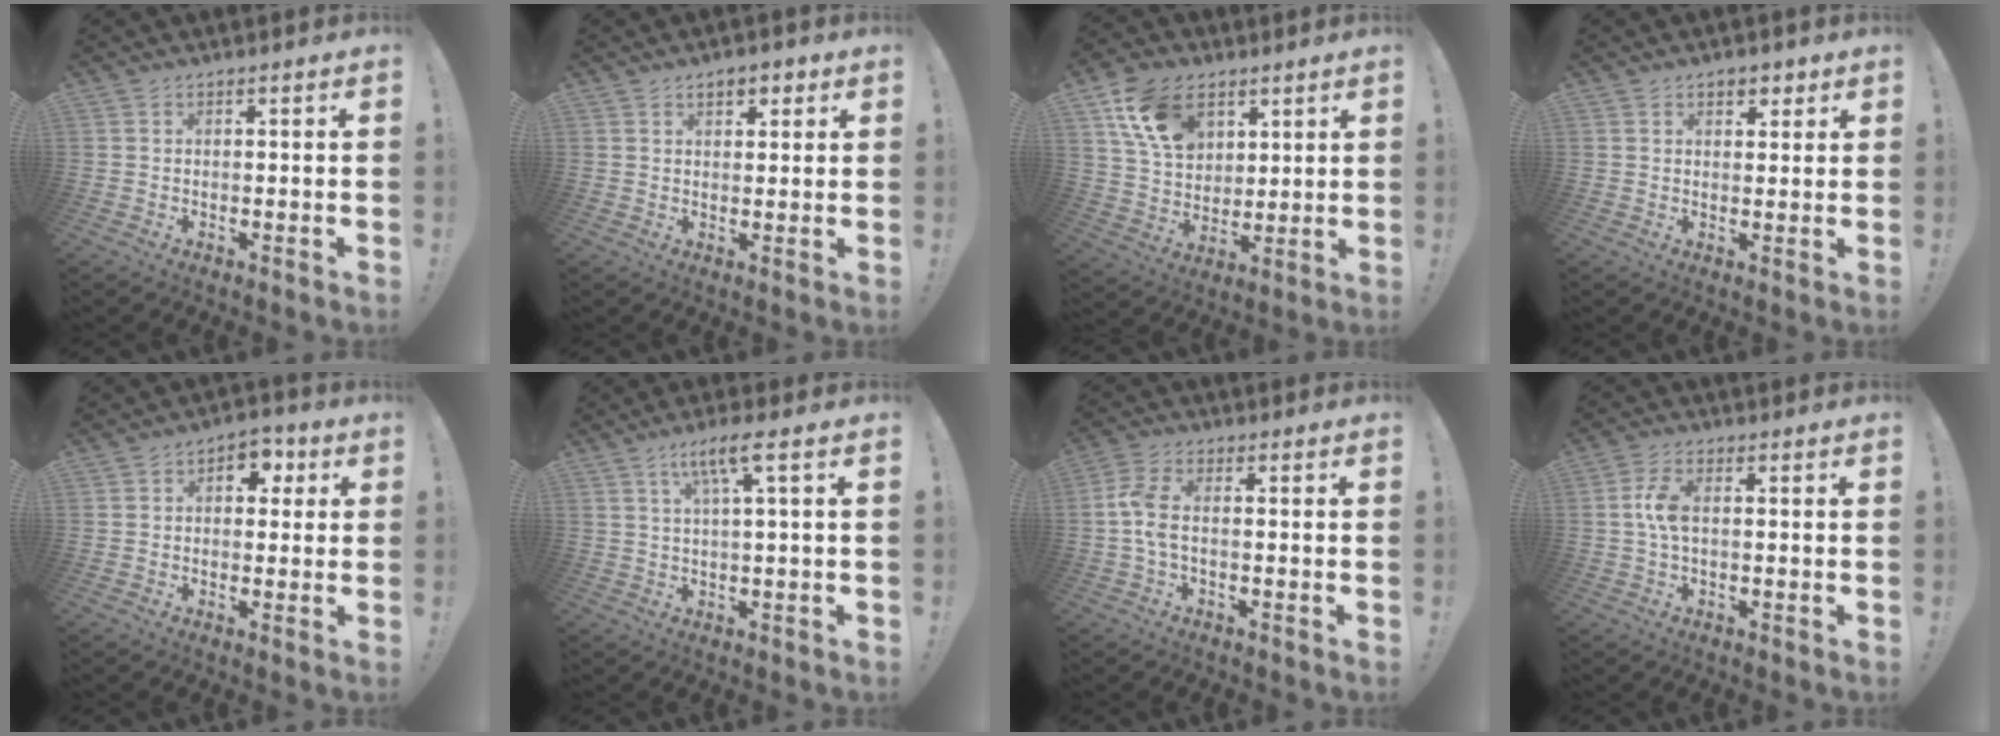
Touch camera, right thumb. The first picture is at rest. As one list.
[{"total": 3.9, "force": [2.0, 2.3, 2.5], "torque": [-0.028, -0.002, 0.031]}, {"total": 15.7, "force": [7.7, 10.9, 8.3], "torque": [-0.135, -0.025, 0.152]}, {"total": 3.6, "force": [2.0, 2.4, 1.7], "torque": [-0.013, -0.005, 0.033]}, {"total": 5.7, "force": [1.4, 4.5, 3.2], "torque": [-0.033, -0.005, 0.022]}, {"total": 6.9, "force": [2.4, 0.3, 6.4], "torque": [-0.116, -0.002, 0.036]}, {"total": 6.6, "force": [-0.5, 3.2, 5.8], "torque": [-0.127, 0.003, -0.007]}, {"total": 6.0, "force": [0.1, 2.8, 5.3], "torque": [-0.114, 0.012, 0.002]}]